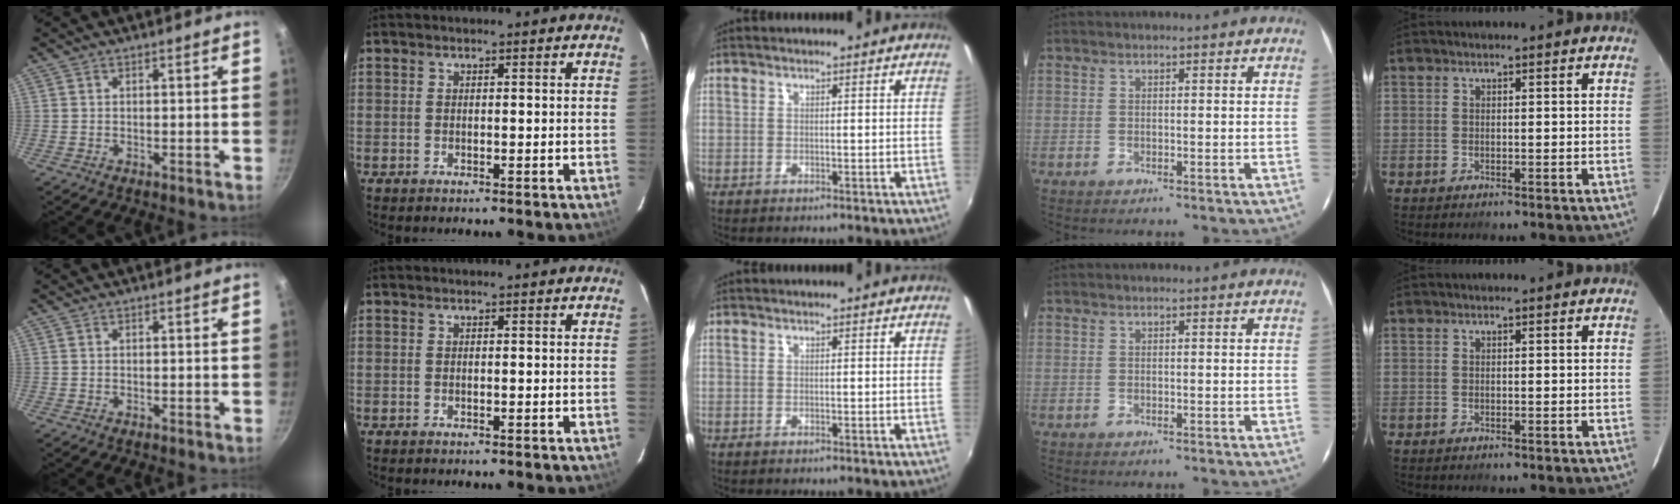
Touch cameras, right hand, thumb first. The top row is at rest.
{}